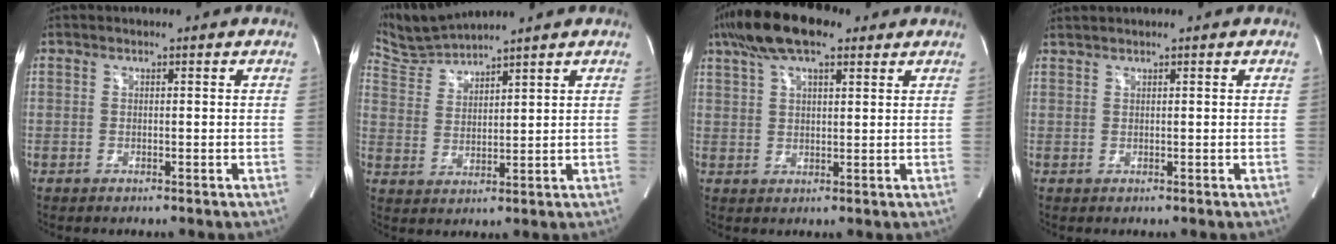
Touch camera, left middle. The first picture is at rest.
{"total": 5.8, "force": [5.7, -1.1, -0.2], "torque": [-0.012, 0.003, 0.125]}
{"total": 11.3, "force": [7.5, 3.7, 7.5], "torque": [-0.148, 0.035, 0.132]}
{"total": 1.6, "force": [1.5, -0.2, 0.5], "torque": [-0.010, 0.014, 0.035]}